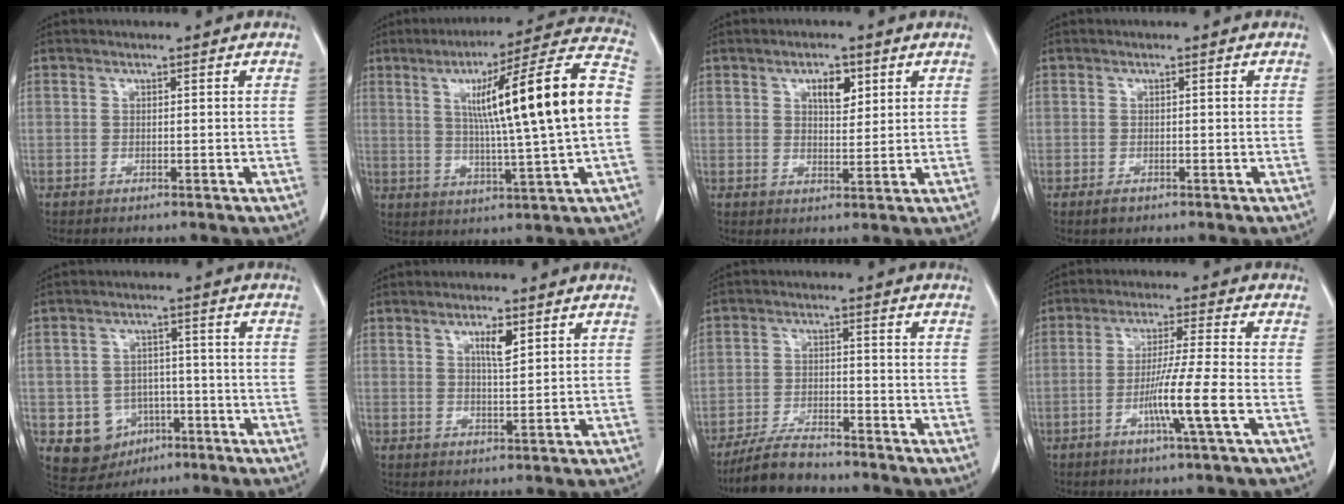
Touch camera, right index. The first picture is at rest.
{"total": 19.4, "force": [1.8, 0.0, 19.4], "torque": [-0.287, 0.022, 0.022]}
{"total": 4.2, "force": [2.0, 1.9, 3.1], "torque": [-0.050, 0.000, 0.033]}
{"total": 1.1, "force": [-0.7, 0.8, 0.4], "torque": [-0.007, 0.001, -0.008]}
{"total": 7.7, "force": [-2.9, 6.9, 2.0], "torque": [-0.036, 0.012, -0.033]}
{"total": 3.5, "force": [1.7, 0.7, 2.9], "torque": [-0.052, -0.001, 0.029]}
{"total": 6.6, "force": [-5.9, 1.7, 2.5], "torque": [-0.051, -0.014, -0.108]}
{"total": 8.1, "force": [-2.7, -1.3, 7.5], "torque": [-0.137, -0.010, -0.052]}